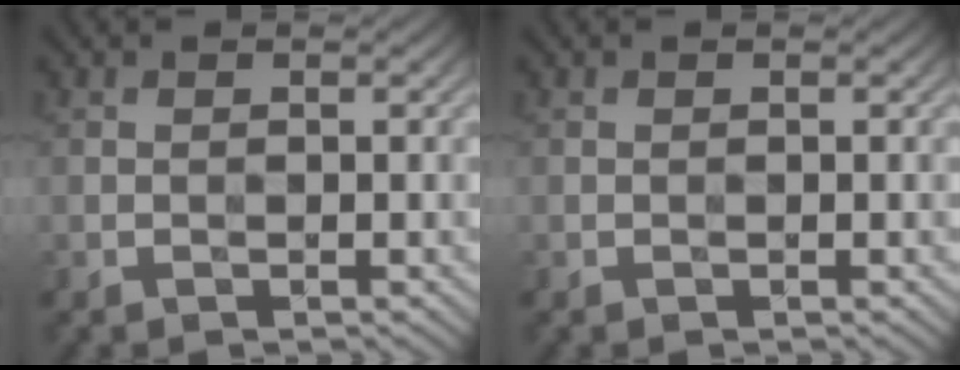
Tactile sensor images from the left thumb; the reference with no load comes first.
{"total": 0.0}